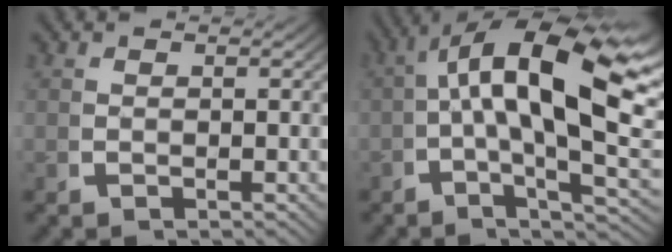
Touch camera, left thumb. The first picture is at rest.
{"total": 12.7, "force": [1.7, 5.7, 11.3], "torque": [-0.184, -0.011, 0.015]}